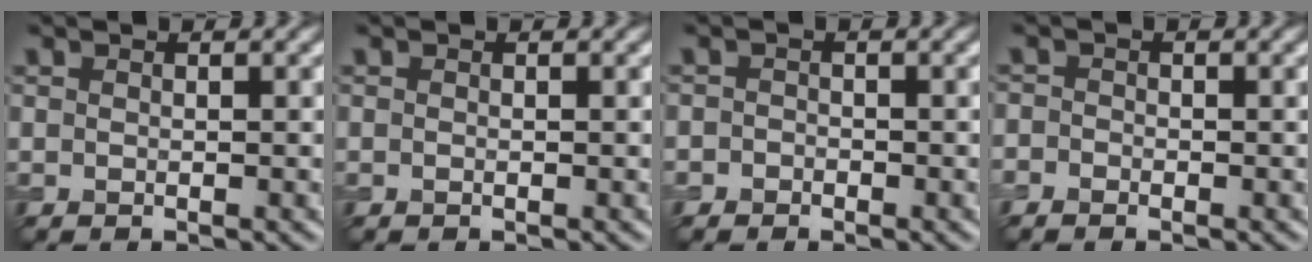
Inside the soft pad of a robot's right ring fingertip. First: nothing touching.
{"total": 0.0}
{"total": 1.1, "force": [-0.7, 0.8, 0.1], "torque": [0.010, -0.001, -0.018]}
{"total": 1.1, "force": [-0.8, 0.7, 0.2], "torque": [0.002, -0.001, -0.021]}